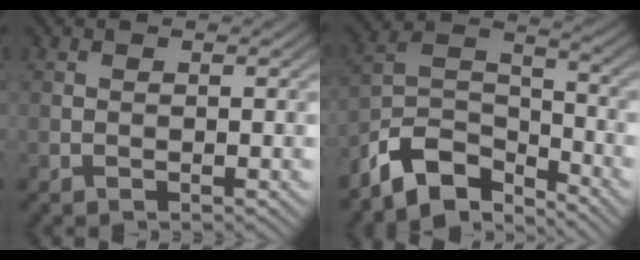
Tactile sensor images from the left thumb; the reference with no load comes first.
{"total": 9.6, "force": [-7.3, 4.0, 4.7], "torque": [-0.086, -0.002, -0.155]}